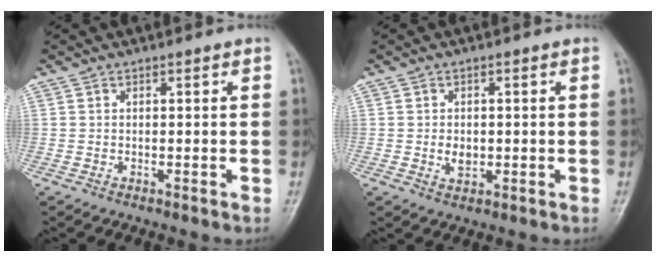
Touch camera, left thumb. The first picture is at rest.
{"total": 2.8, "force": [-0.3, 2.1, 1.8], "torque": [-0.023, 0.001, -0.002]}